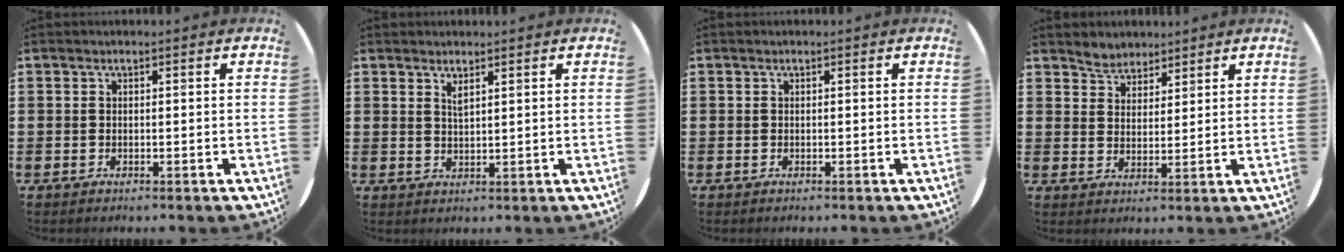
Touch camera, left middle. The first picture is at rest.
{"total": 1.6, "force": [1.4, 0.1, 0.7], "torque": [-0.015, 0.002, 0.025]}
{"total": 0.0}
{"total": 3.3, "force": [3.1, 1.1, -0.4], "torque": [-0.002, -0.005, 0.060]}